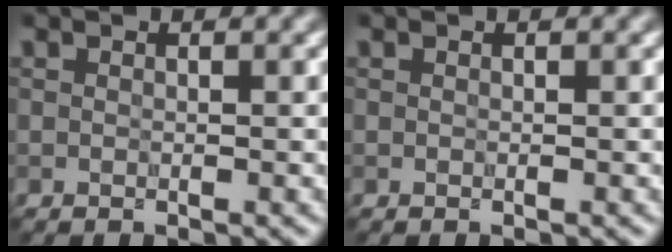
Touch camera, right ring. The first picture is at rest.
{"total": 0.0}